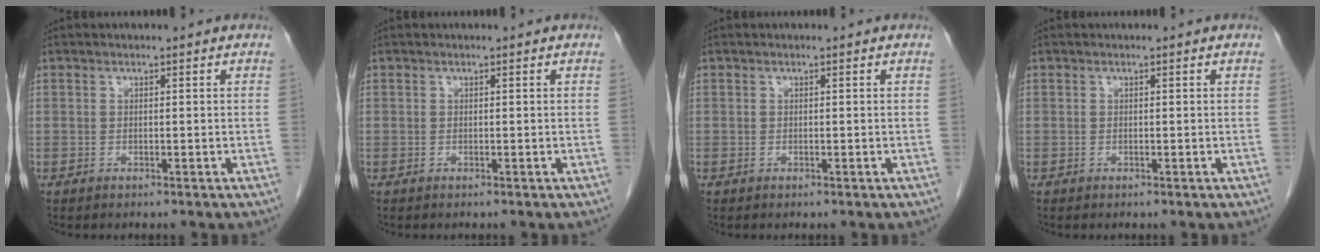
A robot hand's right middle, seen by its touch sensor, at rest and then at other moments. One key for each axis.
{"total": 0.0}
{"total": 0.0}
{"total": 0.0}